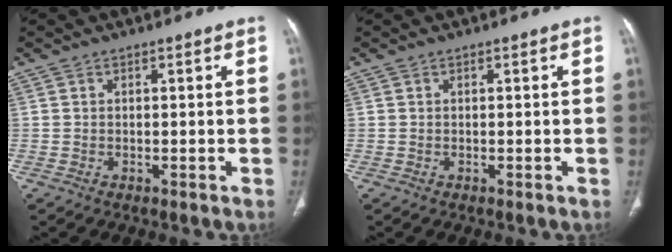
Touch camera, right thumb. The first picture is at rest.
{"total": 0.0}